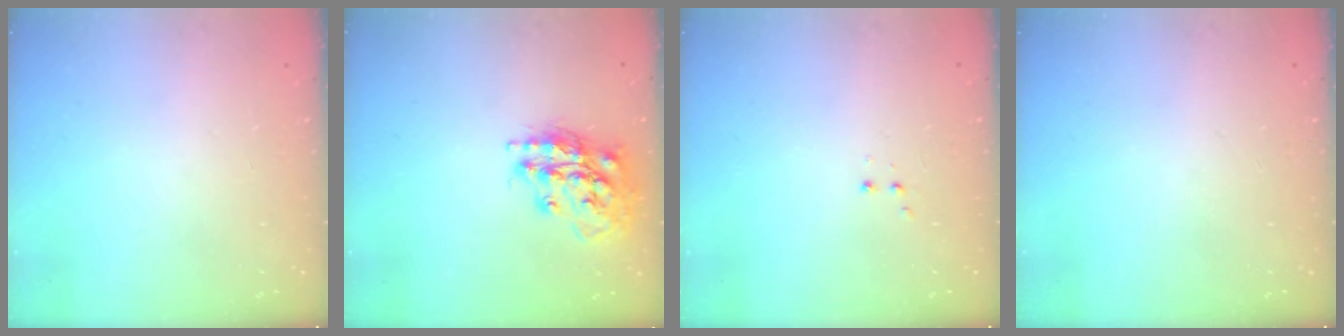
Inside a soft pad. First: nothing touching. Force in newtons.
{"total": 16.3, "press": 16.2, "slide": 1.1}
{"total": 2.8, "press": 2.8, "slide": 0.6}
{"total": 0.0}